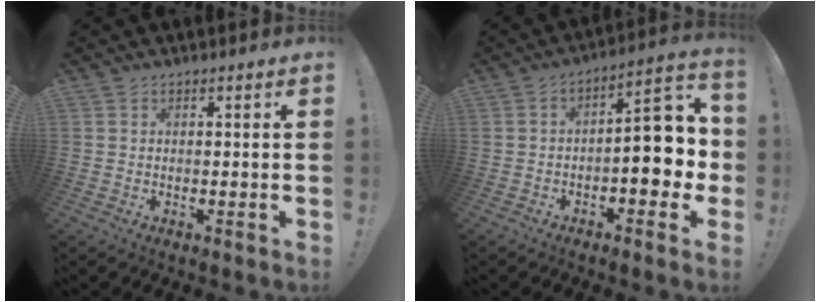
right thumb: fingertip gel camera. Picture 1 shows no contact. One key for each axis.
{"total": 14.3, "fx": -1.7, "fy": 6.7, "fz": 12.5, "tx": -0.148, "ty": 0.012, "tz": -0.027}